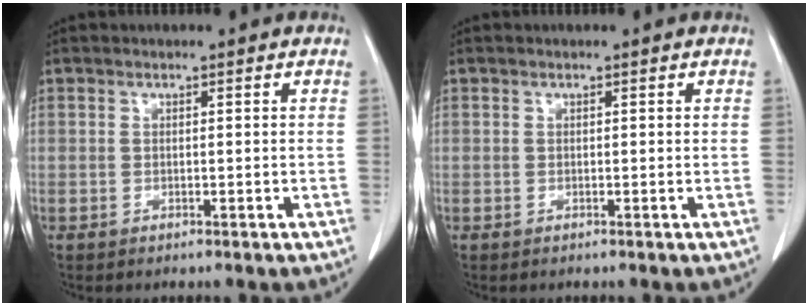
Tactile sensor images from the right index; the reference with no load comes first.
{"total": 0.0}